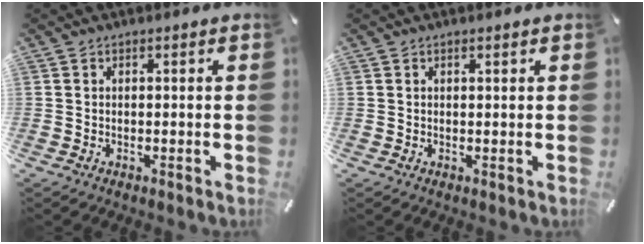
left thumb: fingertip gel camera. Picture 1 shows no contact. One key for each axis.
{"total": 0.7, "fx": 0.4, "fy": 0.1, "fz": 0.6, "tx": -0.011, "ty": 0.001, "tz": 0.007}